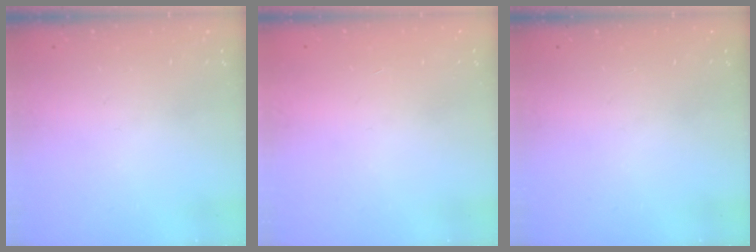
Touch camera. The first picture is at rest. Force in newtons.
{"total": 0.9, "press": 0.8, "slide": 0.2}
{"total": 0.0}